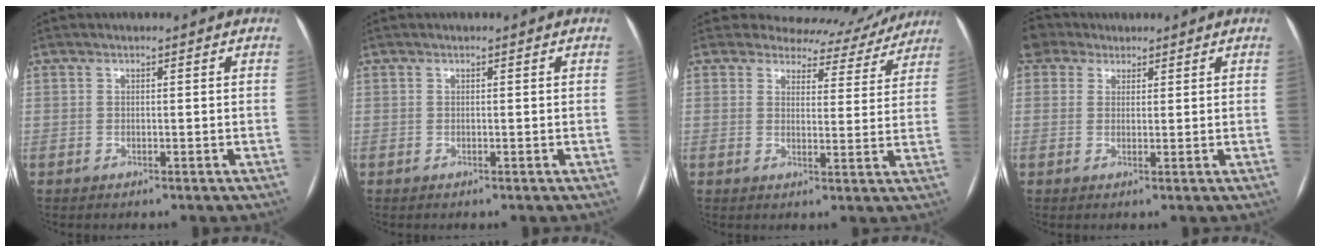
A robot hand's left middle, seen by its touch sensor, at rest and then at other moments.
{"total": 0.0}
{"total": 10.4, "force": [9.7, 3.8, 0.1], "torque": [0.025, -0.014, 0.095]}
{"total": 2.7, "force": [2.4, 1.1, -0.8], "torque": [0.008, 0.016, 0.044]}